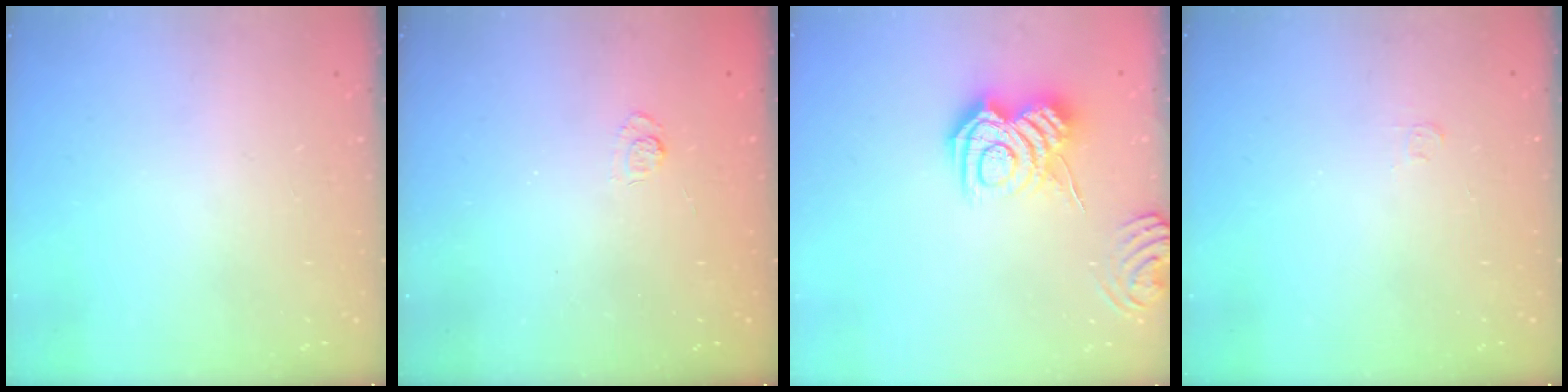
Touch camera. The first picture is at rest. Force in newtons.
{"total": 3.0, "press": 2.6, "slide": 1.5}
{"total": 9.6, "press": 9.6, "slide": 0.4}
{"total": 3.0, "press": 3.0, "slide": 0.3}